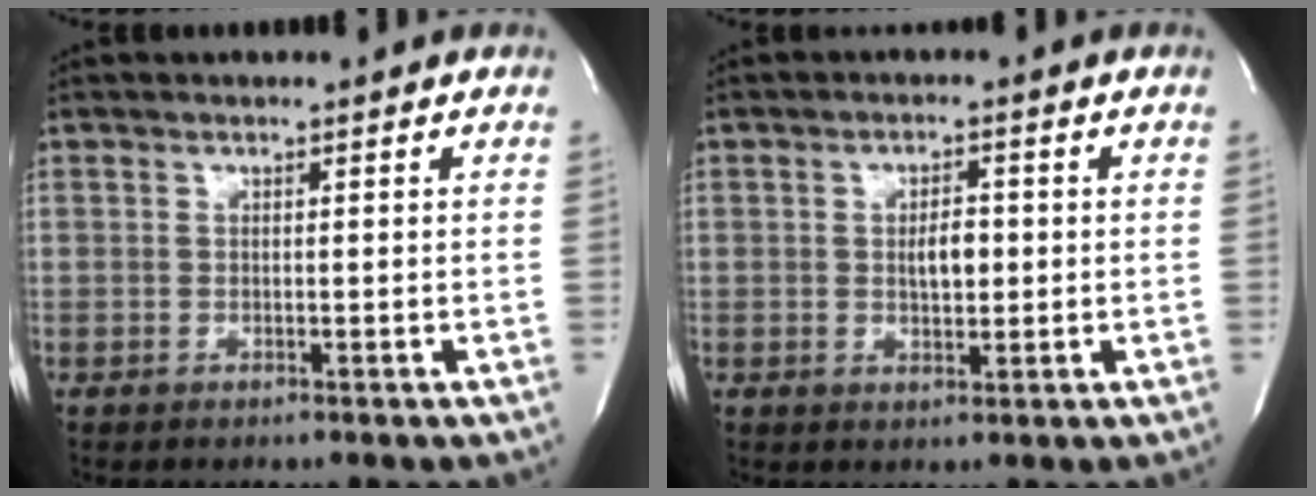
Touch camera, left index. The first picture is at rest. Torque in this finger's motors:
{"motor_torque": [0.08, -0.03, 0.01, 0.05]}